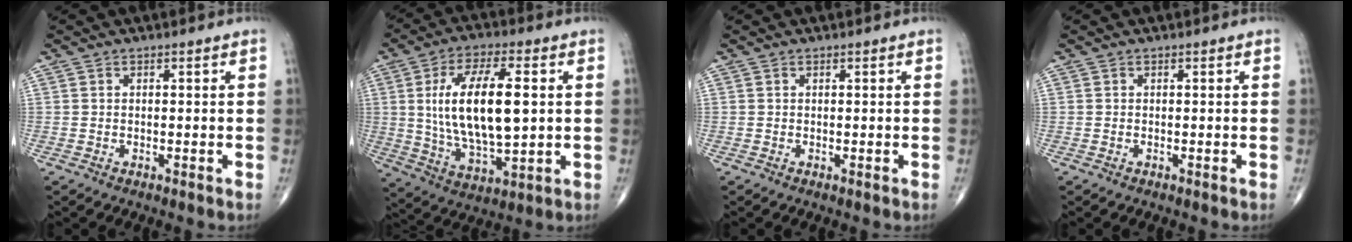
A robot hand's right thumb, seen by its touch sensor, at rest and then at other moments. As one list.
[{"total": 18.1, "force": [2.4, 7.5, 16.3], "torque": [-0.290, -0.009, 0.047]}, {"total": 0.0}, {"total": 0.0}]